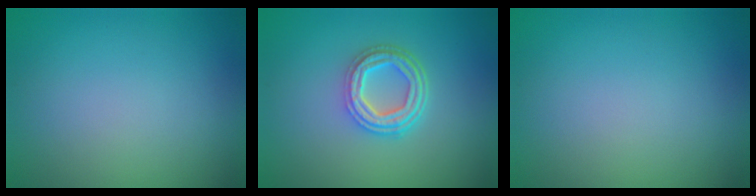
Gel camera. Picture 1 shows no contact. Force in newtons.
{"total": 4.3, "press": 3.3, "slide": 2.7}
{"total": 0.0}